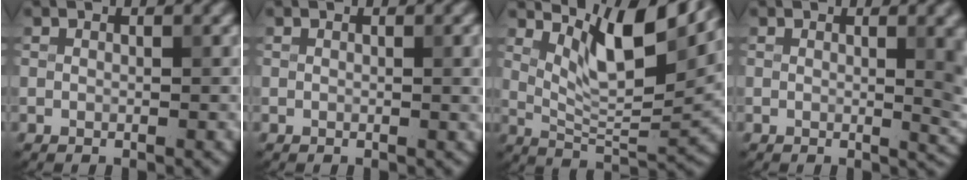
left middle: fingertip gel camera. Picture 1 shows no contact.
{"total": 1.4, "force": [0.2, 0.4, 1.3], "torque": [-0.016, 0.001, 0.000]}
{"total": 8.4, "force": [4.9, 2.1, 6.6], "torque": [-0.110, -0.005, 0.087]}
{"total": 4.7, "force": [0.5, 1.7, 4.4], "torque": [-0.034, 0.001, 0.005]}